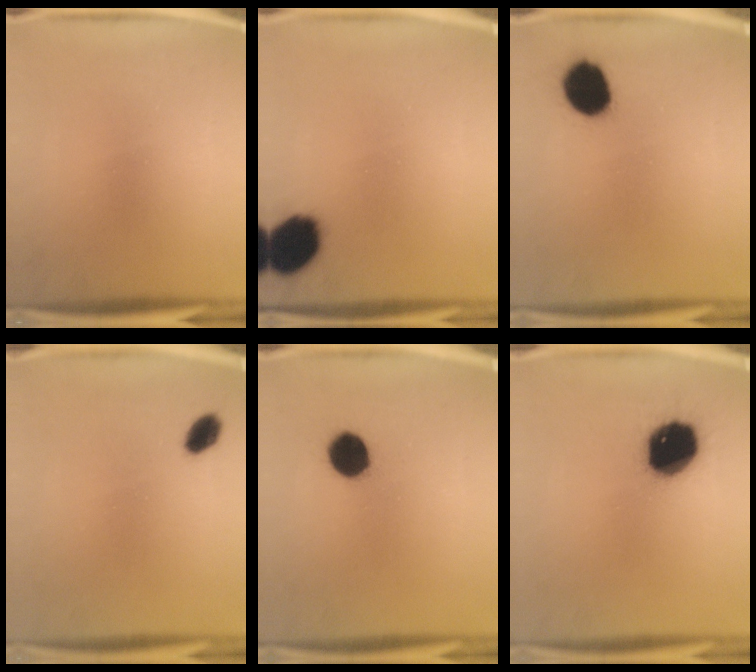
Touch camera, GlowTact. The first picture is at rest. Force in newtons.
{"total": 12.7}
{"total": 10.6}
{"total": 3.6}
{"total": 7.9}
{"total": 16.3}